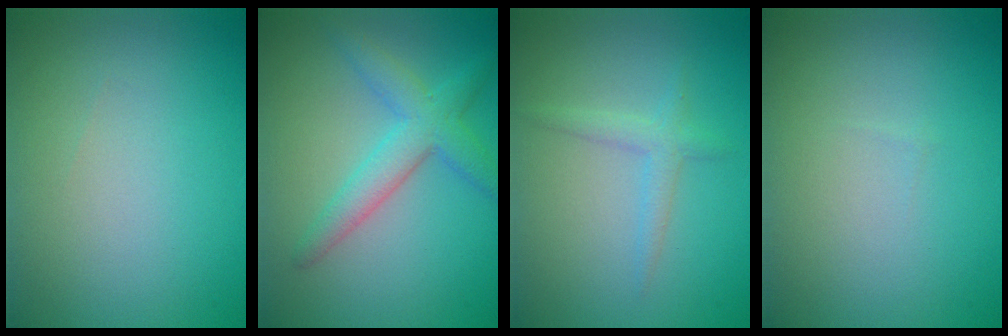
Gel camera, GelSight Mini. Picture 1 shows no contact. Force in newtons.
{"total": 3.8, "press": 3.7, "slide": 0.1}
{"total": 1.6, "press": 1.6, "slide": 0.1}
{"total": 0.0}